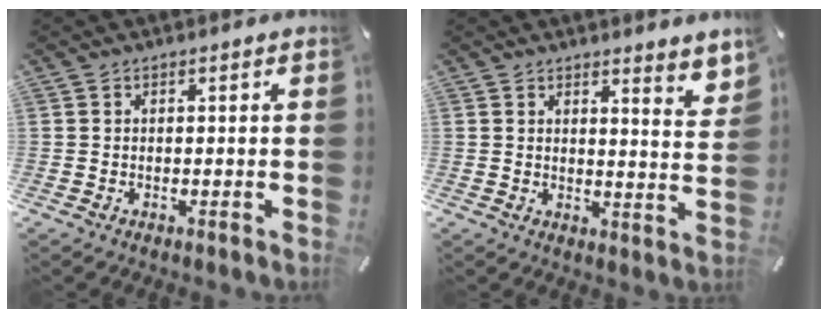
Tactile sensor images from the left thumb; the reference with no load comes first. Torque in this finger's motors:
{"motor_torque": [0.15, -0.66, -0.03, 0.31, -0.04]}